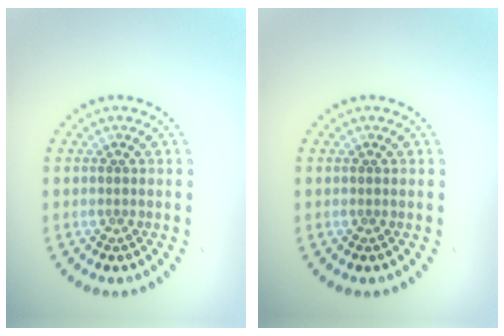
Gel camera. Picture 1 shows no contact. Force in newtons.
{"total": 0.0}